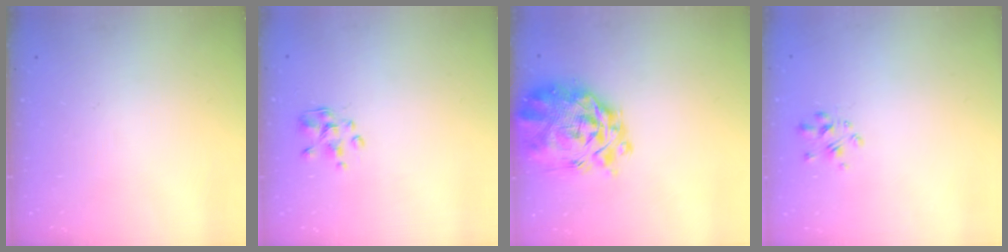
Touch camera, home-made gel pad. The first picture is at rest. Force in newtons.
{"total": 2.3, "press": 2.1, "slide": 0.7}
{"total": 8.6, "press": 8.1, "slide": 2.9}
{"total": 1.7, "press": 1.5, "slide": 0.7}